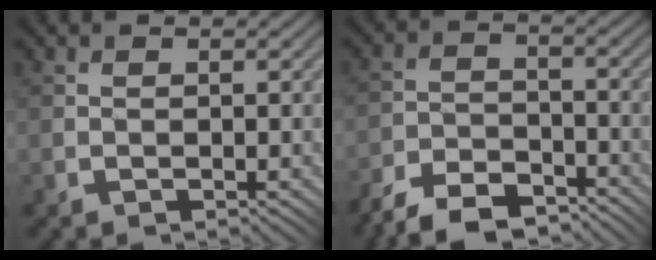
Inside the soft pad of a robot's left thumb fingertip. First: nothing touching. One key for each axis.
{"total": 8.5, "fx": -7.5, "fy": 2.4, "fz": 3.1, "tx": -0.059, "ty": -0.002, "tz": -0.145}